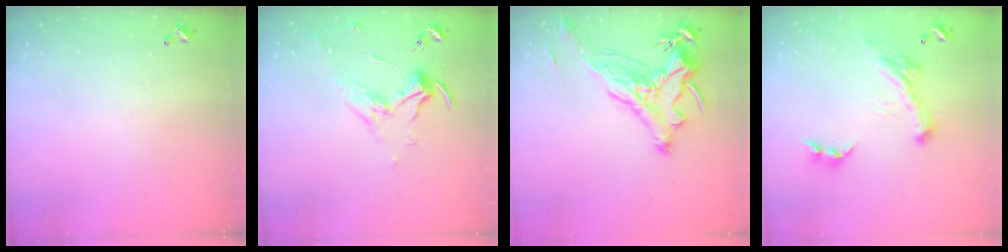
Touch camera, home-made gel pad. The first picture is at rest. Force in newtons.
{"total": 1.7, "press": 1.6, "slide": 0.7}
{"total": 2.9, "press": 2.5, "slide": 1.3}
{"total": 3.2, "press": 2.9, "slide": 1.2}